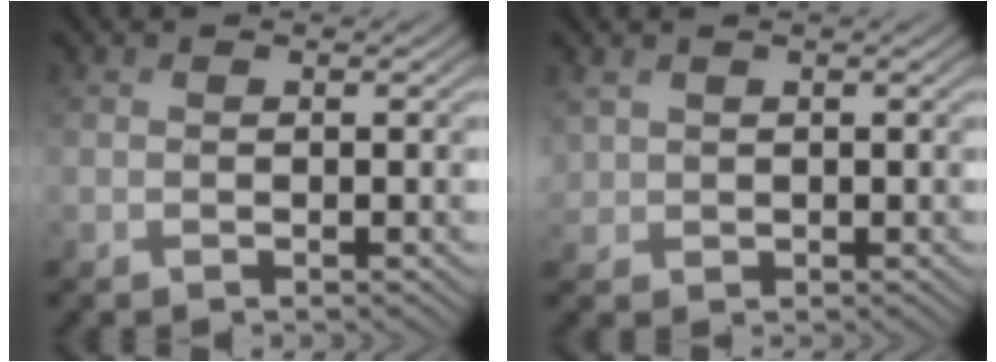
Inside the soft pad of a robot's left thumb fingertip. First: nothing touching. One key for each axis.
{"total": 2.1, "fx": 1.0, "fy": 1.8, "fz": 0.7, "tx": -0.027, "ty": -0.002, "tz": 0.021}